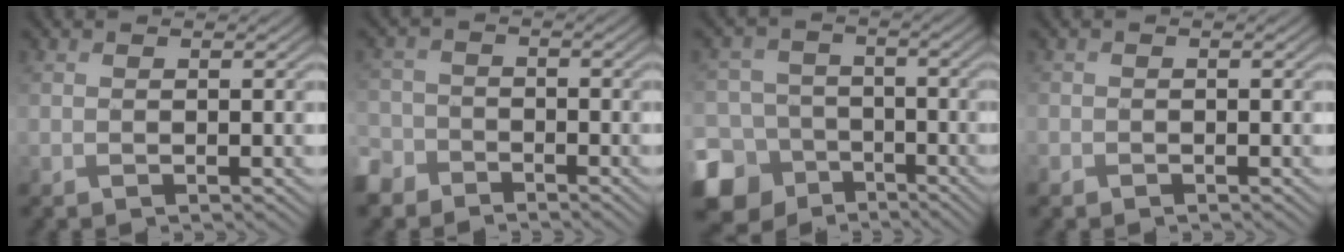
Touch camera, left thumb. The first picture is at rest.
{"total": 4.5, "force": [-3.2, 2.9, 1.1], "torque": [-0.037, -0.006, -0.074]}
{"total": 12.5, "force": [-6.6, 10.0, 3.5], "torque": [-0.120, -0.044, -0.130]}
{"total": 0.7, "force": [-0.3, 0.6, -0.1], "torque": [0.007, -0.005, -0.010]}